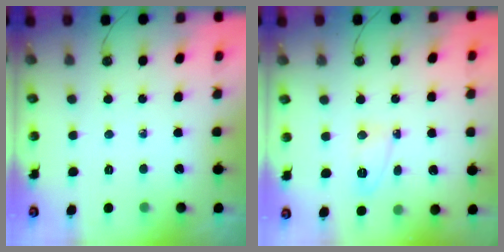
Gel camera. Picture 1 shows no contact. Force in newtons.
{"total": 3.9, "press": 3.8, "slide": 0.8}